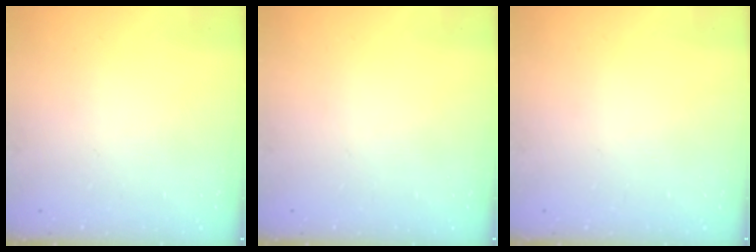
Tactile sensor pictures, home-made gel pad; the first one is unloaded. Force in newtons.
{"total": 0.0}
{"total": 0.0}